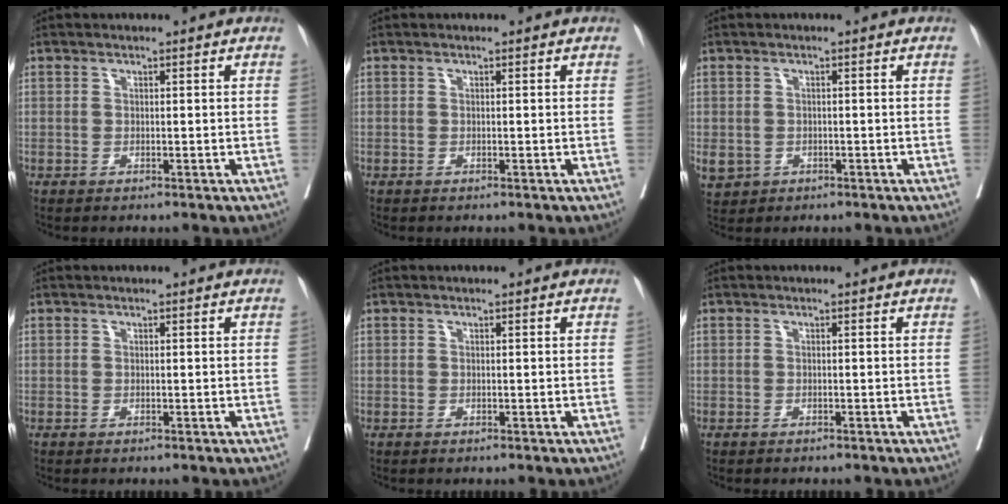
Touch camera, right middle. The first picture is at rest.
{"total": 0.0}
{"total": 6.3, "force": [-2.5, 5.3, 2.4], "torque": [-0.077, -0.003, -0.033]}
{"total": 0.0}
{"total": 0.0}
{"total": 1.2, "force": [-1.0, 0.0, 0.5], "torque": [-0.005, -0.001, -0.014]}